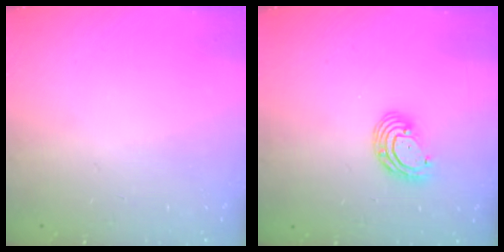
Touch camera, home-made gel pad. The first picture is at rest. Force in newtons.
{"total": 7.2, "press": 7.1, "slide": 1.6}